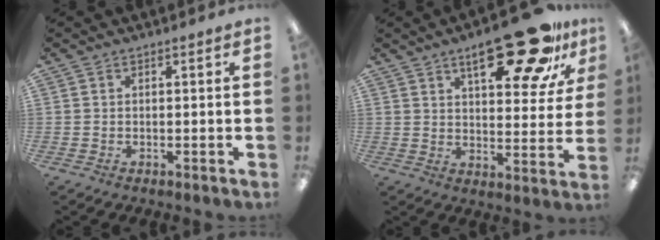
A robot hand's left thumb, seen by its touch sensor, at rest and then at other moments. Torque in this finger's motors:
{"motor_torque": [0.24, 0.08, 1.21, -1.56, 0.08]}